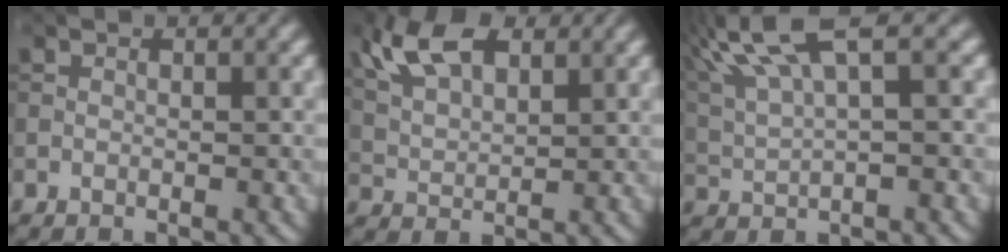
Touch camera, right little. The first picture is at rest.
{"total": 6.4, "force": [3.4, 3.1, 4.4], "torque": [-0.103, 0.013, 0.064]}
{"total": 7.7, "force": [4.2, 2.0, 6.2], "torque": [-0.131, 0.024, 0.083]}